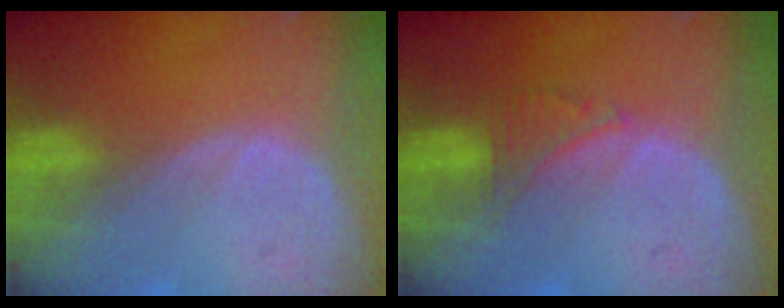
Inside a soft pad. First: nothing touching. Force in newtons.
{"total": 2.5, "press": 2.5, "slide": 0.2}